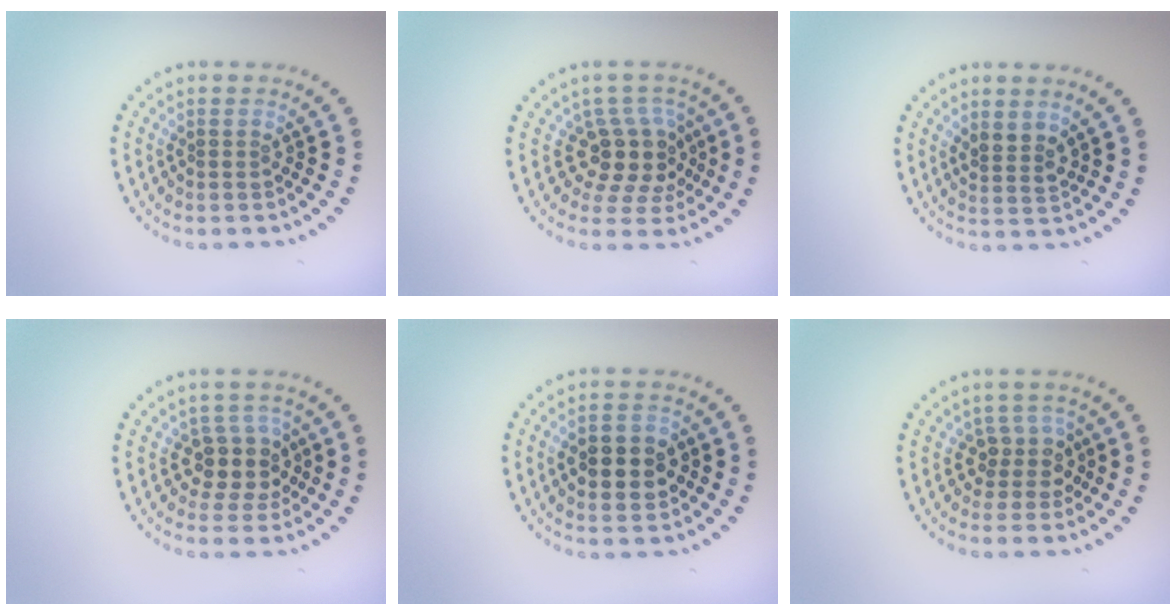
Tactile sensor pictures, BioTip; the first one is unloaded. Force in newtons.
{"total": 4.0, "press": 3.0, "slide": 2.6}
{"total": 1.8, "press": 1.5, "slide": 1.0}
{"total": 3.4, "press": 2.8, "slide": 2.0}
{"total": 4.6, "press": 4.6, "slide": 0.2}
{"total": 2.5, "press": 1.9, "slide": 1.6}